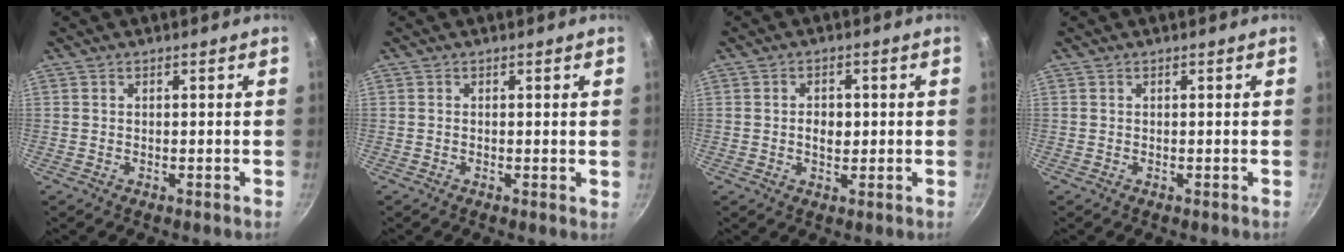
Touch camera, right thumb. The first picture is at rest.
{"total": 0.6, "force": [0.1, 0.2, 0.6], "torque": [-0.006, -0.002, -0.002]}
{"total": 3.7, "force": [0.1, 2.5, 2.8], "torque": [-0.030, -0.001, -0.002]}
{"total": 0.0}